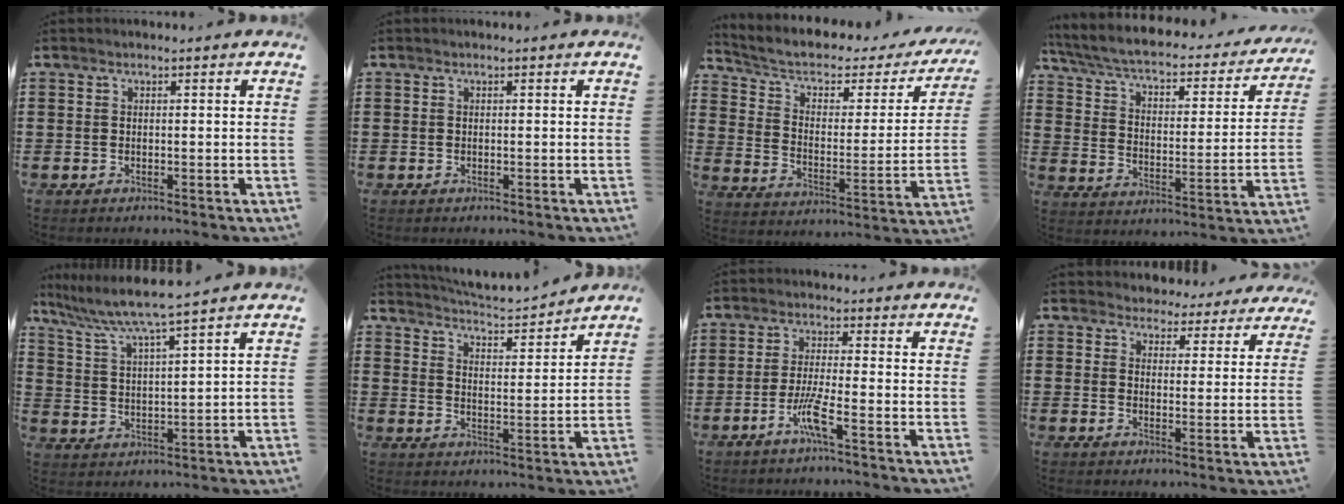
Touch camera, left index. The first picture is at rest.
{"total": 0.0}
{"total": 4.8, "force": [2.9, 2.3, 3.0], "torque": [-0.076, -0.020, 0.044]}
{"total": 4.5, "force": [3.5, 0.8, 2.6], "torque": [-0.068, -0.034, 0.052]}
{"total": 5.6, "force": [4.8, -0.8, 2.7], "torque": [-0.073, -0.033, 0.076]}
{"total": 3.8, "force": [3.7, 0.0, 0.4], "torque": [-0.030, -0.030, 0.059]}
{"total": 5.1, "force": [-2.8, -0.1, 4.2], "torque": [-0.098, -0.015, -0.059]}
{"total": 4.1, "force": [3.9, 1.0, 0.1], "torque": [-0.023, -0.015, 0.069]}